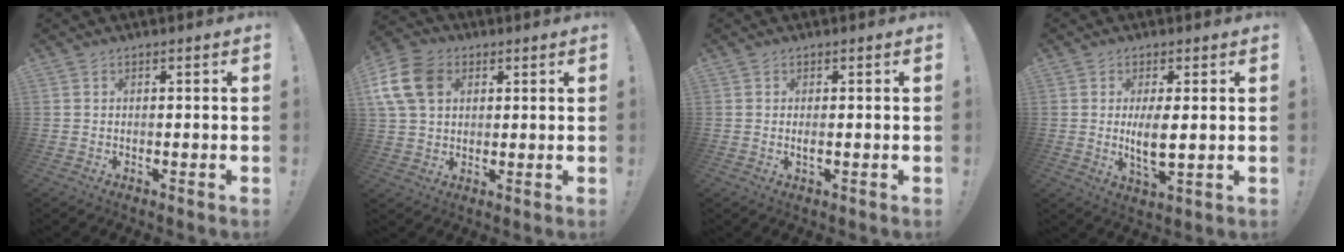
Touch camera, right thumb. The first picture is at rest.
{"total": 13.5, "force": [4.2, 10.0, 7.9], "torque": [-0.154, -0.008, 0.086]}
{"total": 1.6, "force": [0.0, 0.3, 1.6], "torque": [-0.026, -0.003, -0.001]}
{"total": 6.8, "force": [0.6, 2.3, 6.3], "torque": [-0.118, -0.020, 0.005]}